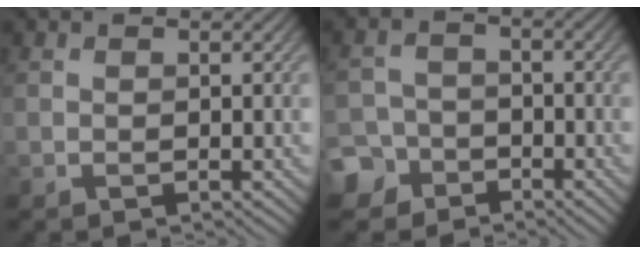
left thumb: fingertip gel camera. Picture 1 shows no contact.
{"total": 5.5, "force": [-3.8, 3.8, 1.1], "torque": [-0.015, -0.004, -0.082]}